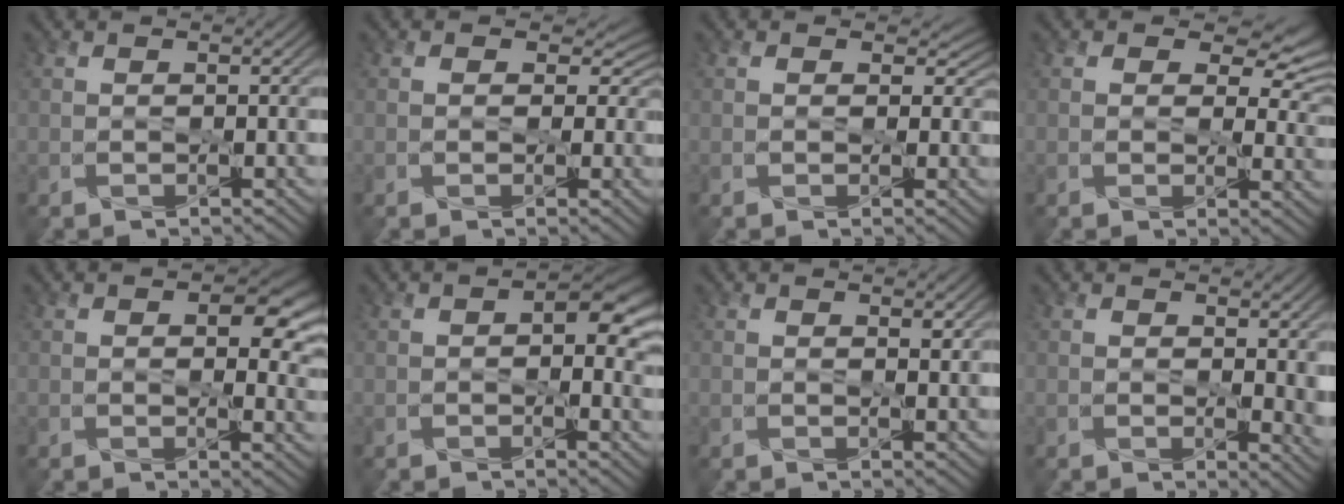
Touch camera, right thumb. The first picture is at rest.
{"total": 3.1, "force": [0.6, 2.7, 1.4], "torque": [-0.021, -0.005, -0.004]}
{"total": 2.3, "force": [0.7, 2.0, 0.9], "torque": [-0.018, -0.007, 0.000]}
{"total": 6.7, "force": [3.0, 4.4, 4.1], "torque": [-0.055, -0.008, 0.038]}
{"total": 7.0, "force": [2.0, 4.1, 5.3], "torque": [-0.068, -0.015, 0.027]}
{"total": 6.0, "force": [0.9, 3.7, 4.7], "torque": [-0.052, -0.010, 0.011]}
{"total": 1.0, "force": [0.7, 0.3, 0.7], "torque": [-0.011, -0.006, 0.014]}
{"total": 3.4, "force": [0.8, 1.7, 2.8], "torque": [-0.035, -0.011, 0.014]}